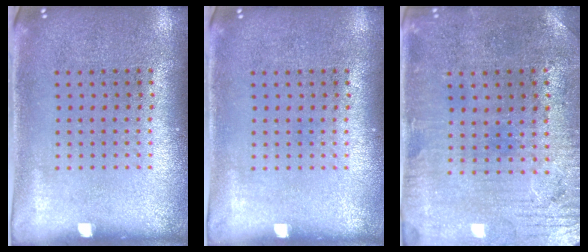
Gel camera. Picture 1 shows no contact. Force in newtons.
{"total": 0.0}
{"total": 0.7, "press": 0.5, "slide": 0.5}